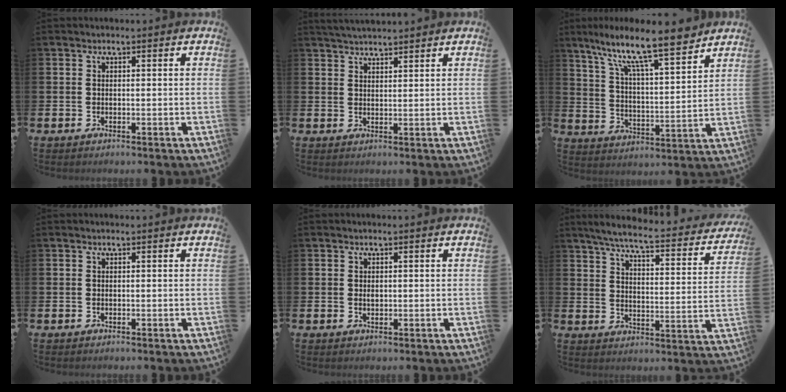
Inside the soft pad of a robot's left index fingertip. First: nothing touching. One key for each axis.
{"total": 2.9, "fx": 2.9, "fy": 0.2, "fz": 0.4, "tx": -0.017, "ty": -0.009, "tz": 0.054}
{"total": 11.1, "fx": 9.3, "fy": 1.3, "fz": 5.9, "tx": -0.139, "ty": -0.063, "tz": 0.156}
{"total": 0.0}
{"total": 0.6, "fx": 0.2, "fy": 0.4, "fz": 0.4, "tx": -0.008, "ty": 0.002, "tz": 0.002}
{"total": 5.8, "fx": 5.0, "fy": 0.4, "fz": 2.9, "tx": -0.084, "ty": -0.037, "tz": 0.078}